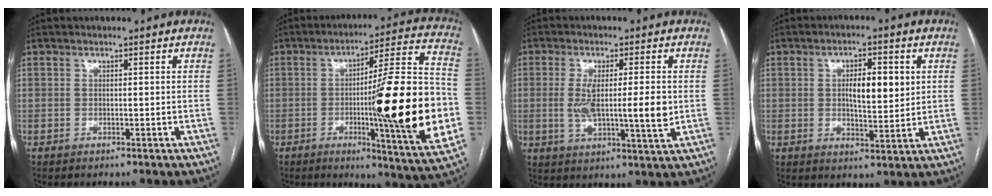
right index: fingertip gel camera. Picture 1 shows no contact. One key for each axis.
{"total": 25.0, "fx": -4.2, "fy": 0.4, "fz": 24.6, "tx": -0.313, "ty": -0.007, "tz": -0.064}
{"total": 9.6, "fx": -0.3, "fy": 1.6, "fz": 9.5, "tx": -0.170, "ty": -0.007, "tz": -0.002}
{"total": 7.0, "fx": 1.4, "fy": 2.2, "fz": 6.5, "tx": -0.107, "ty": 0.003, "tz": 0.023}